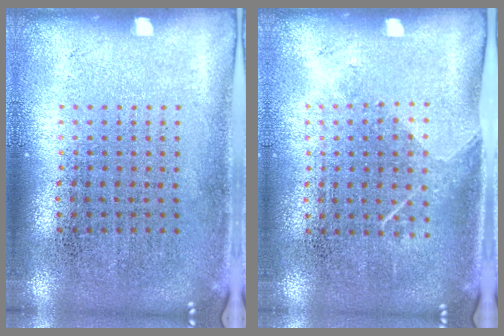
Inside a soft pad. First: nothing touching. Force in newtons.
{"total": 1.2, "press": 0.9, "slide": 0.8}